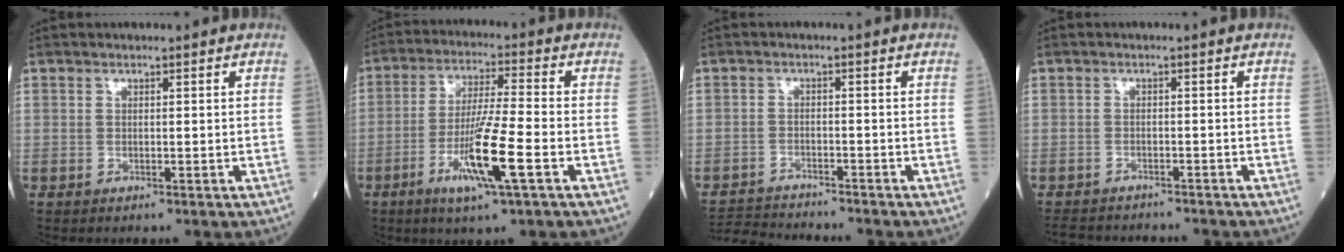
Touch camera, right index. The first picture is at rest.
{"total": 10.9, "force": [-4.2, -0.1, 10.0], "torque": [-0.193, -0.015, -0.081]}
{"total": 6.2, "force": [-6.2, 0.0, 0.1], "torque": [-0.003, -0.012, -0.110]}
{"total": 8.0, "force": [-7.4, 2.4, 1.8], "torque": [-0.029, -0.001, -0.103]}